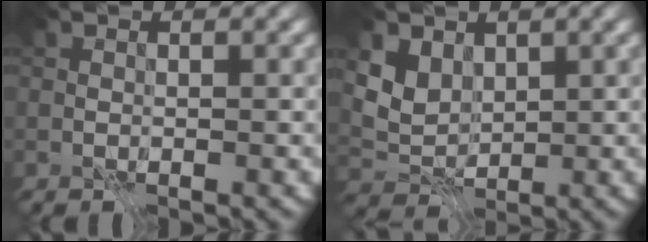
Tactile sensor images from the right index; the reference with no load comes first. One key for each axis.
{"total": 3.8, "fx": 1.9, "fy": 2.8, "fz": 1.6, "tx": -0.044, "ty": -0.009, "tz": 0.039}